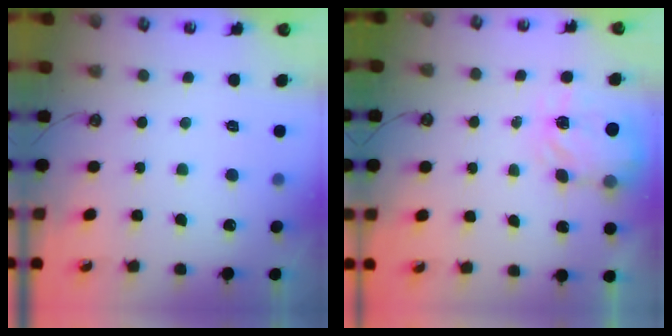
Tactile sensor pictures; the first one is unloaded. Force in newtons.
{"total": 3.8, "press": 3.7, "slide": 0.6}